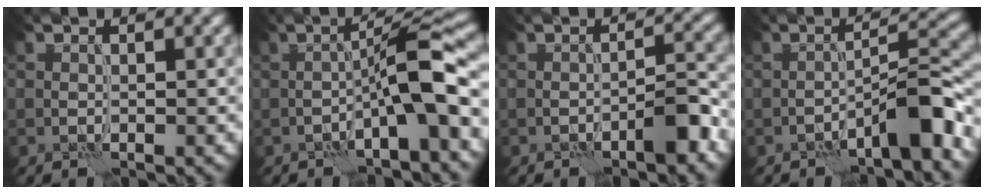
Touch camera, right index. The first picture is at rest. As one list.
[{"total": 6.9, "force": [-2.4, 1.0, 6.4], "torque": [-0.094, 0.031, -0.043]}, {"total": 3.1, "force": [-2.0, 0.7, 2.3], "torque": [-0.034, 0.014, -0.034]}, {"total": 5.6, "force": [-3.5, 1.1, 4.2], "torque": [-0.059, 0.024, -0.057]}]